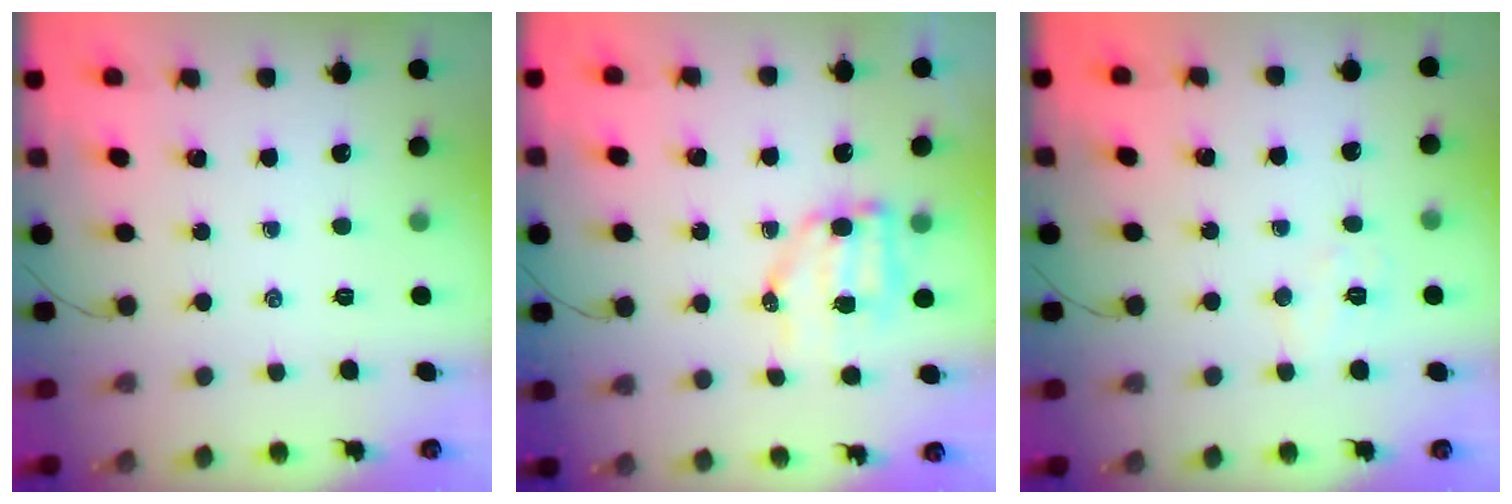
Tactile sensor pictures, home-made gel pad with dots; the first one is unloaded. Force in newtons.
{"total": 7.6, "press": 7.5, "slide": 1.2}
{"total": 5.4, "press": 5.4, "slide": 0.9}